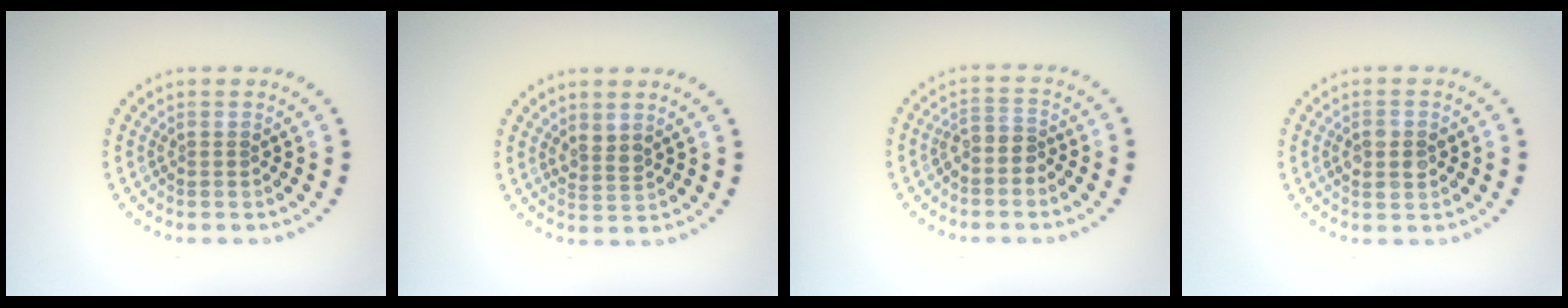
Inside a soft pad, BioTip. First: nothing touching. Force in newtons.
{"total": 1.4, "press": 1.2, "slide": 0.8}
{"total": 2.0, "press": 1.7, "slide": 1.0}
{"total": 2.7, "press": 2.7, "slide": 0.1}